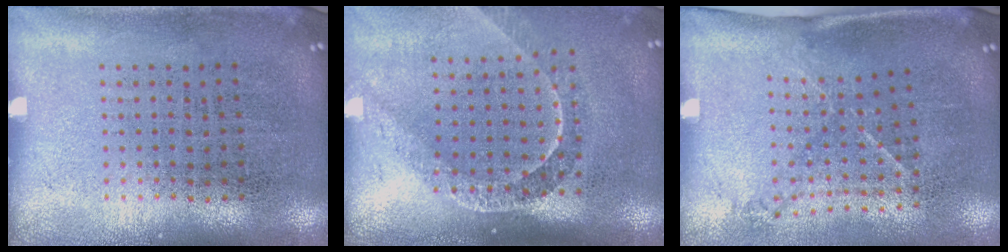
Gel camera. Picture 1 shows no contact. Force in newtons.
{"total": 2.2, "press": 1.6, "slide": 1.4}
{"total": 1.6, "press": 1.0, "slide": 1.3}